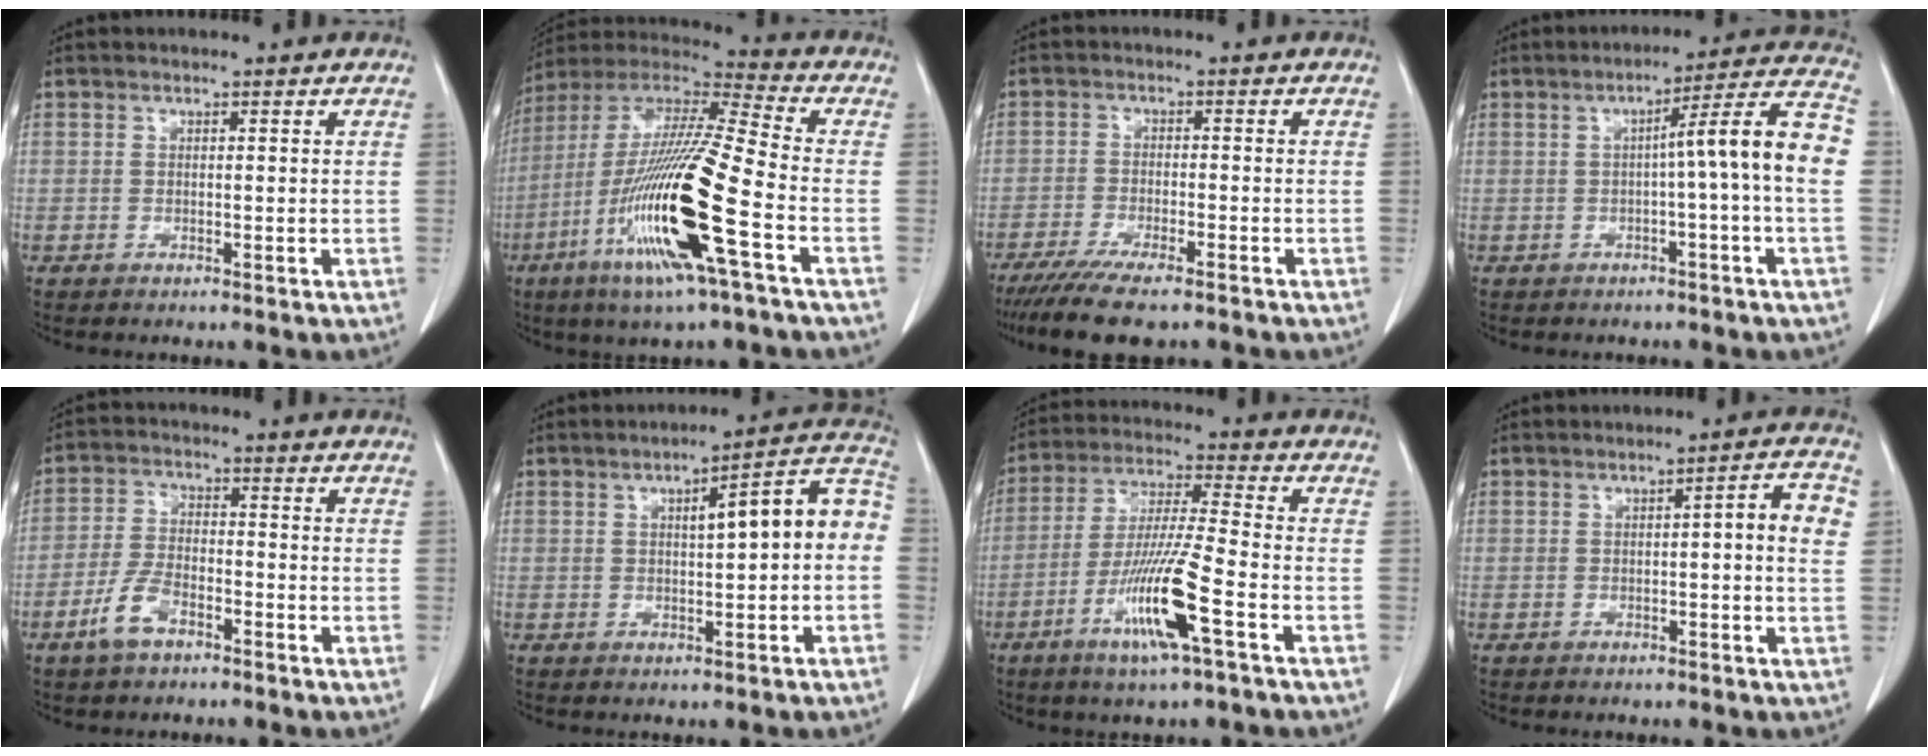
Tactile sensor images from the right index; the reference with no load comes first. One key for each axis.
{"total": 21.1, "fx": -7.3, "fy": 0.6, "fz": 19.8, "tx": -0.419, "ty": -0.031, "tz": -0.144}
{"total": 10.0, "fx": -8.0, "fy": 1.4, "fz": 5.8, "tx": -0.087, "ty": -0.021, "tz": -0.126}
{"total": 10.1, "fx": -0.7, "fy": -1.2, "fz": 10.0, "tx": -0.133, "ty": 0.022, "tz": -0.013}
{"total": 5.9, "fx": -3.6, "fy": 2.4, "fz": 4.1, "tx": -0.094, "ty": 0.000, "tz": -0.072}
{"total": 10.6, "fx": 0.9, "fy": 1.7, "fz": 10.4, "tx": -0.138, "ty": 0.037, "tz": 0.007}
{"total": 12.5, "fx": -5.3, "fy": -0.3, "fz": 11.3, "tx": -0.224, "ty": -0.017, "tz": -0.102}
{"total": 5.2, "fx": 0.6, "fy": 0.6, "fz": 5.2, "tx": -0.065, "ty": 0.013, "tz": 0.002}